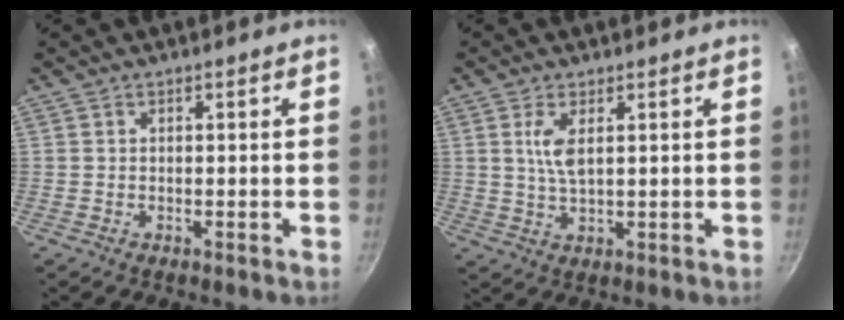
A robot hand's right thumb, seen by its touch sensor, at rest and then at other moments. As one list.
[{"total": 4.6, "force": [1.4, 1.8, 4.0], "torque": [-0.079, -0.008, 0.030]}]